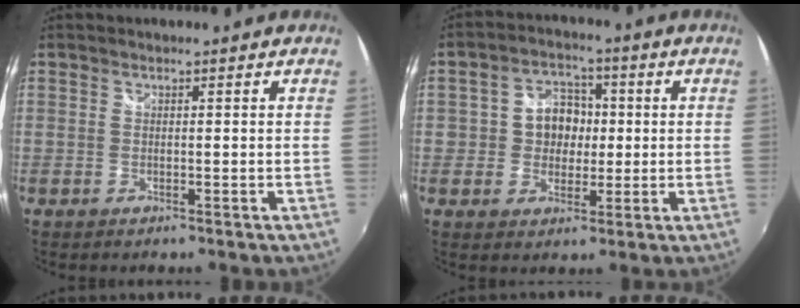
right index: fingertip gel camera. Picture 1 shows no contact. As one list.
[{"total": 7.4, "force": [0.2, 6.5, 3.6], "torque": [-0.066, 0.024, 0.006]}]